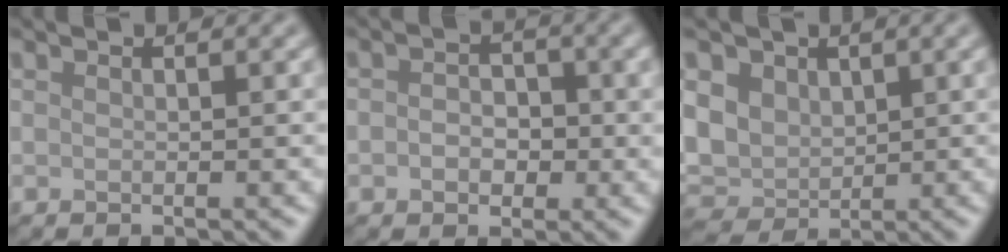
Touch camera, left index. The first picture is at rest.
{"total": 2.6, "force": [-0.2, 2.1, 1.6], "torque": [-0.016, -0.001, -0.014]}
{"total": 6.3, "force": [1.2, 5.1, 3.4], "torque": [-0.082, 0.008, 0.015]}